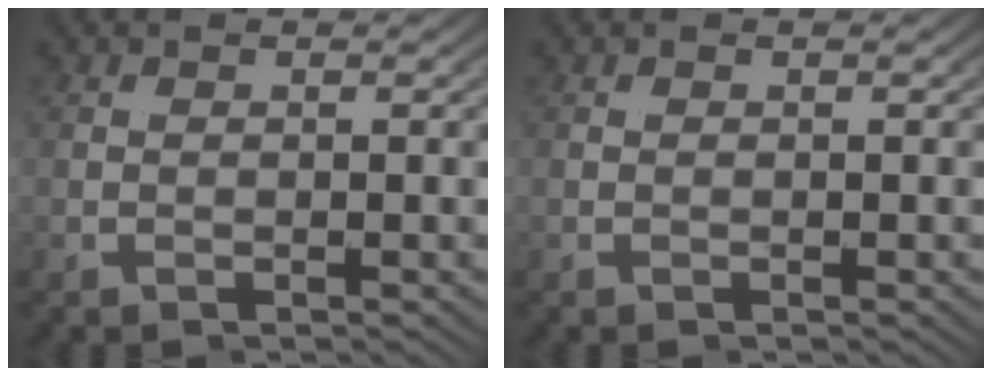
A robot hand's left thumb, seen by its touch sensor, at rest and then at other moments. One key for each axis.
{"total": 0.0}